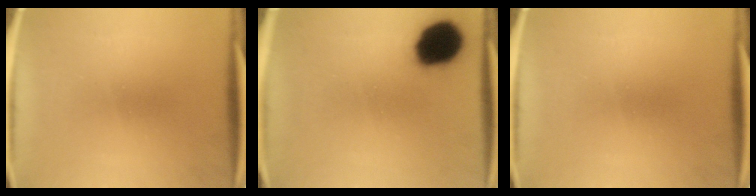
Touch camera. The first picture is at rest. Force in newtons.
{"total": 14.2}
{"total": 0.0}